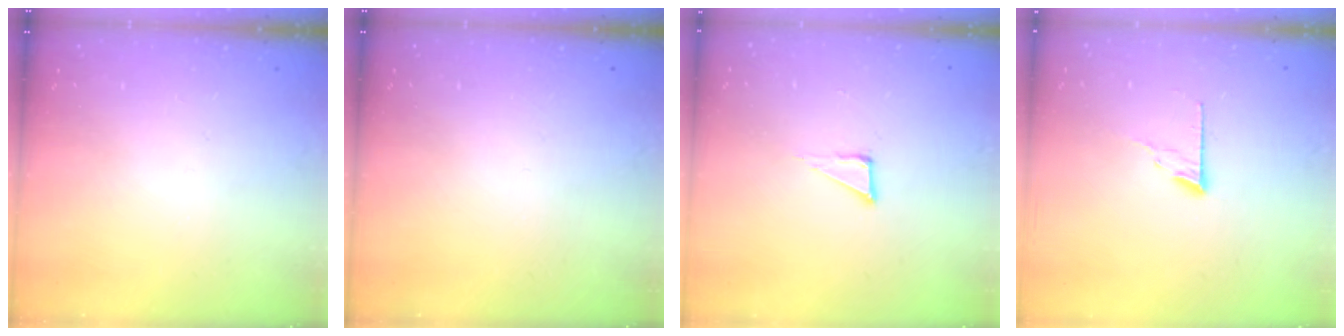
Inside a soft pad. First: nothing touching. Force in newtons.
{"total": 0.0}
{"total": 5.3, "press": 5.2, "slide": 0.3}
{"total": 7.4, "press": 7.4, "slide": 0.6}